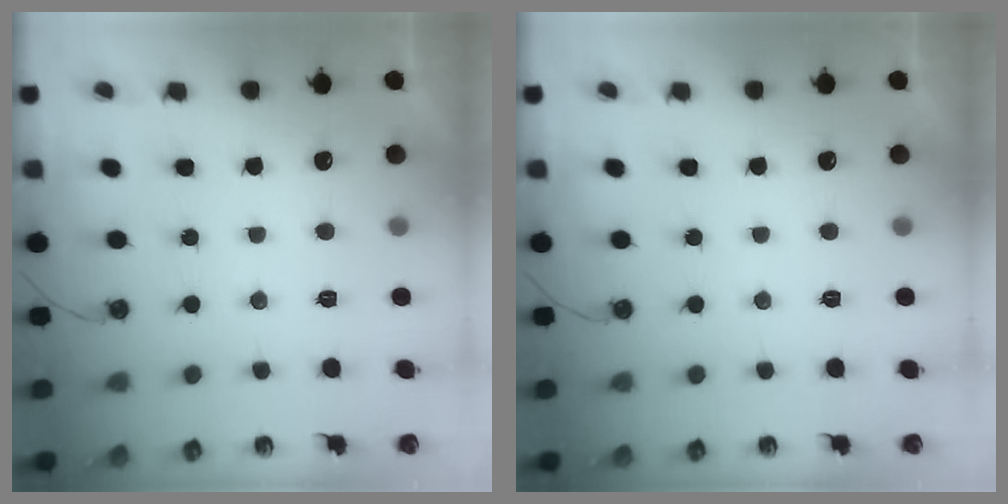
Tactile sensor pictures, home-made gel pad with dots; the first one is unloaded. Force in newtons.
{"total": 0.0}